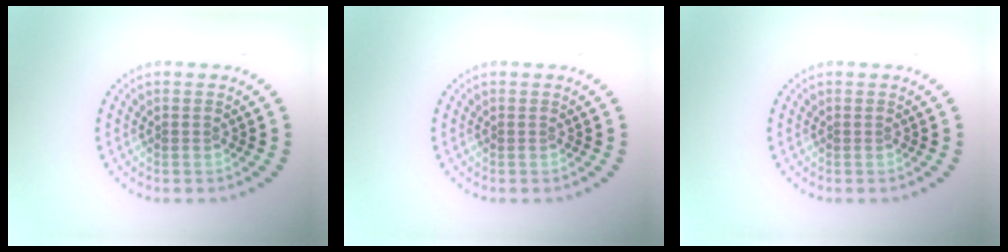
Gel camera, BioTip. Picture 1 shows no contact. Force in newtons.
{"total": 0.0}
{"total": 0.0}